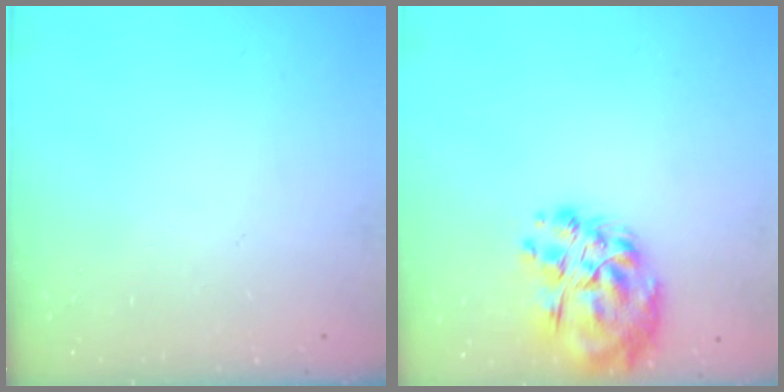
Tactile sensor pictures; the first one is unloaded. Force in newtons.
{"total": 13.7, "press": 13.3, "slide": 3.2}